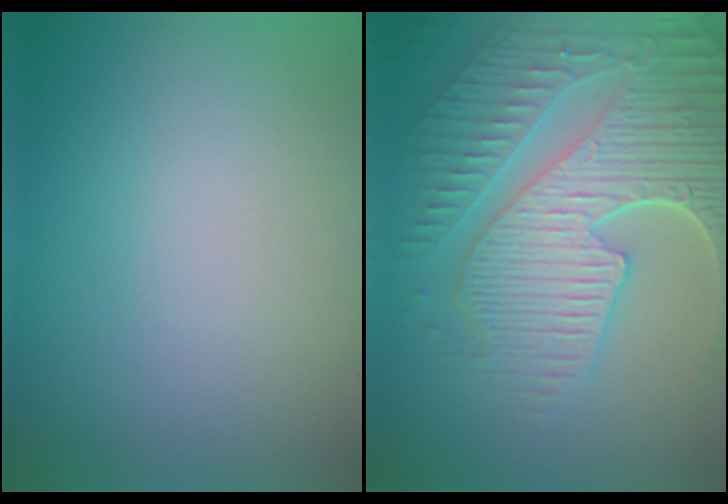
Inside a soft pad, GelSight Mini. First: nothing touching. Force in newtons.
{"total": 9.7, "press": 6.6, "slide": 7.2}